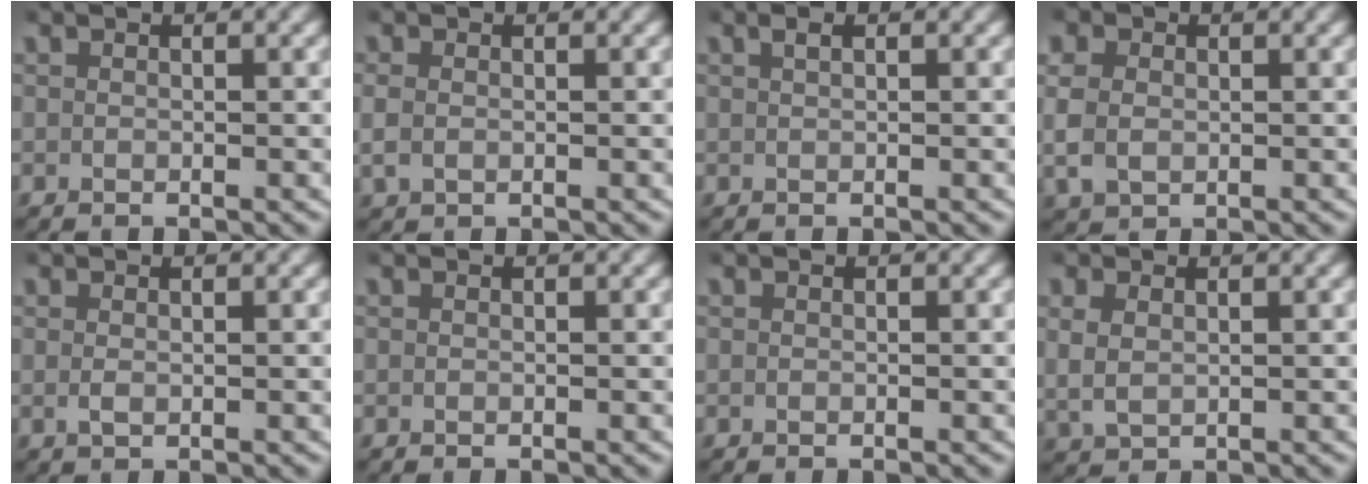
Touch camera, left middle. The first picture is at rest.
{"total": 2.0, "force": [0.1, 1.6, 1.1], "torque": [-0.039, -0.003, 0.007]}
{"total": 0.9, "force": [0.4, 0.2, 0.7], "torque": [-0.008, 0.005, 0.008]}
{"total": 5.0, "force": [0.5, 4.4, 2.5], "torque": [-0.078, -0.005, 0.011]}
{"total": 0.6, "force": [0.1, 0.2, 0.6], "torque": [-0.015, -0.003, 0.007]}
{"total": 0.0}
{"total": 0.0}
{"total": 3.1, "force": [0.7, 2.6, 1.6], "torque": [-0.049, -0.004, 0.021]}